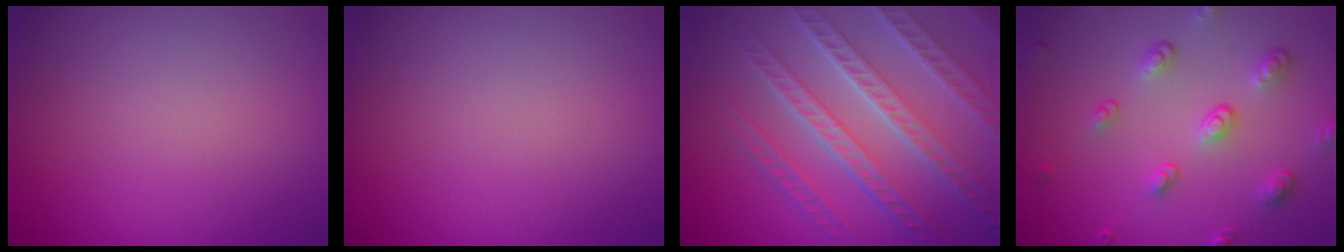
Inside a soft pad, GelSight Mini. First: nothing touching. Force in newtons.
{"total": 0.0}
{"total": 8.3, "press": 5.8, "slide": 5.9}
{"total": 3.9, "press": 3.0, "slide": 2.5}